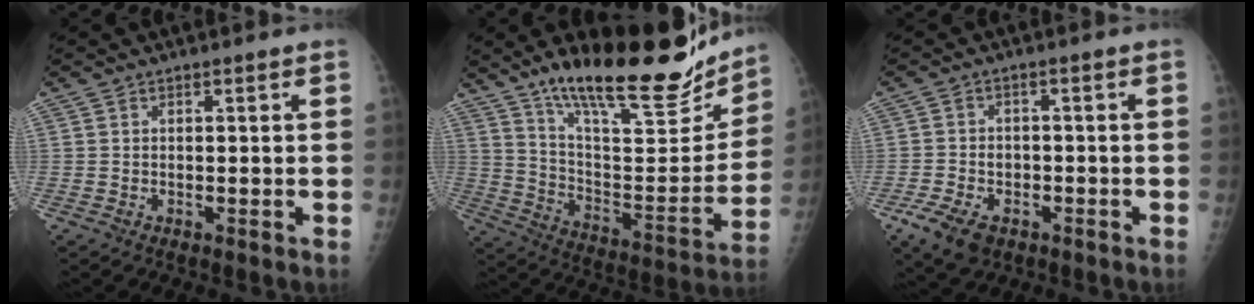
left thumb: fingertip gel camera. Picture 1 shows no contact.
{"total": 25.7, "force": [19.5, 6.6, 15.3], "torque": [-0.197, -0.100, 0.312]}
{"total": 7.9, "force": [-4.3, 5.0, 4.3], "torque": [-0.080, 0.012, -0.070]}